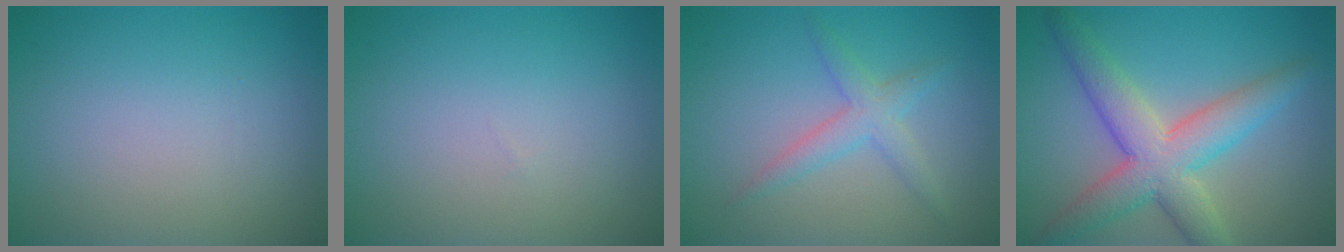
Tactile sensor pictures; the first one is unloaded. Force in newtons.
{"total": 0.0}
{"total": 2.5, "press": 2.5, "slide": 0.1}
{"total": 6.7, "press": 6.7, "slide": 0.2}